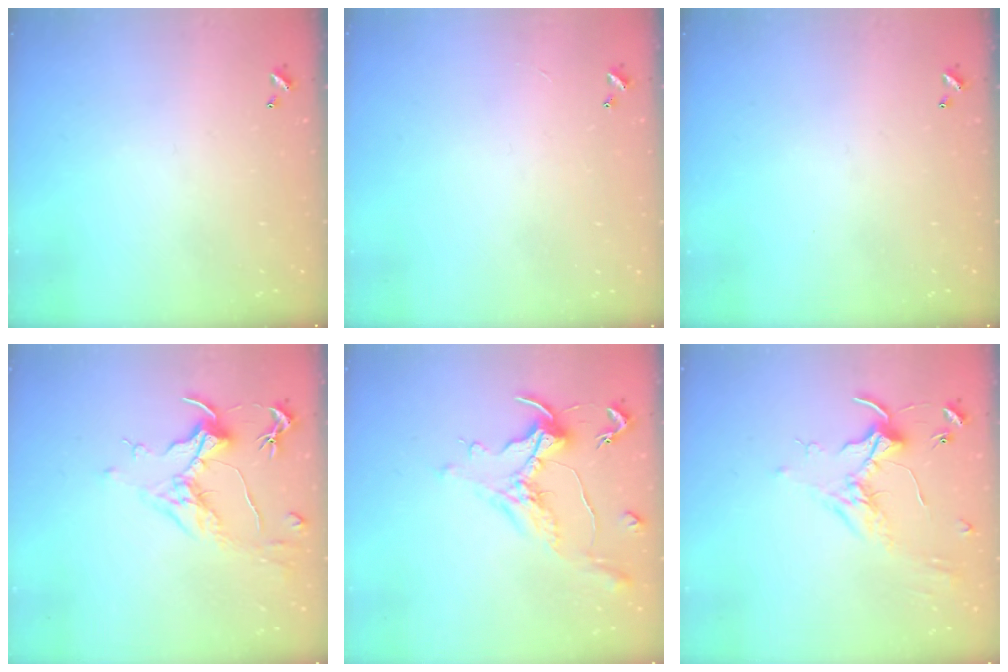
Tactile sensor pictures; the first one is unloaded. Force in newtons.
{"total": 1.3, "press": 1.2, "slide": 0.5}
{"total": 0.0}
{"total": 1.8, "press": 1.6, "slide": 0.9}
{"total": 1.2, "press": 1.0, "slide": 0.5}
{"total": 1.7, "press": 1.6, "slide": 0.4}